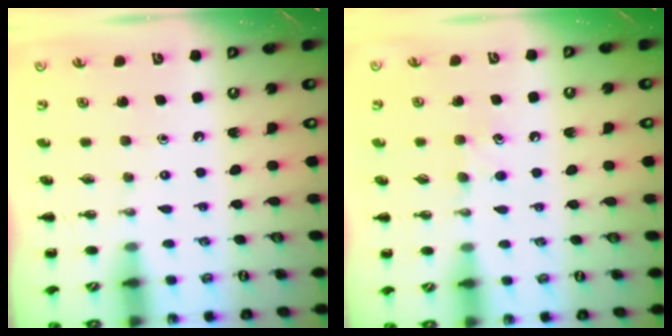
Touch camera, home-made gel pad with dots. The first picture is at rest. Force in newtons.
{"total": 4.6, "press": 4.3, "slide": 1.5}